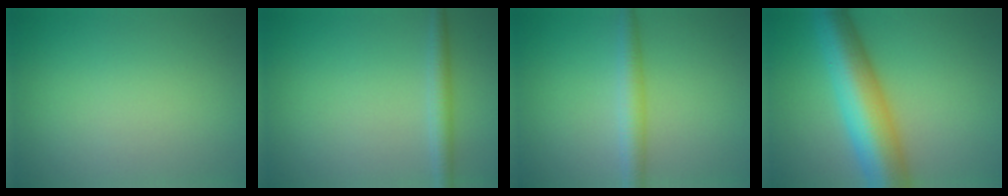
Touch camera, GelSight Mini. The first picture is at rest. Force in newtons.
{"total": 2.1, "press": 2.1, "slide": 0.0}
{"total": 2.7, "press": 2.7, "slide": 0.1}
{"total": 10.0, "press": 10.0, "slide": 0.2}